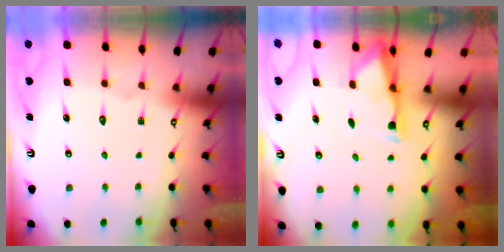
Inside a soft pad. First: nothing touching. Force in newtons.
{"total": 3.0, "press": 2.9, "slide": 0.5}